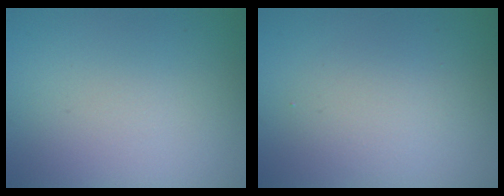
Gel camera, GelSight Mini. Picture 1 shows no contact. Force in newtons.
{"total": 2.4, "press": 2.4, "slide": 0.1}